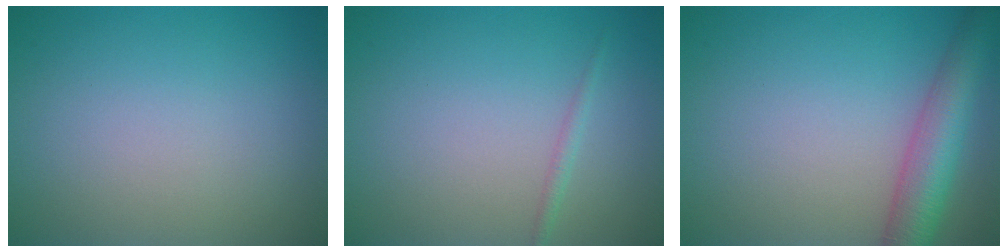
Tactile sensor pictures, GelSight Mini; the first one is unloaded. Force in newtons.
{"total": 0.8, "press": 0.8, "slide": 0.0}
{"total": 5.6, "press": 5.6, "slide": 0.1}